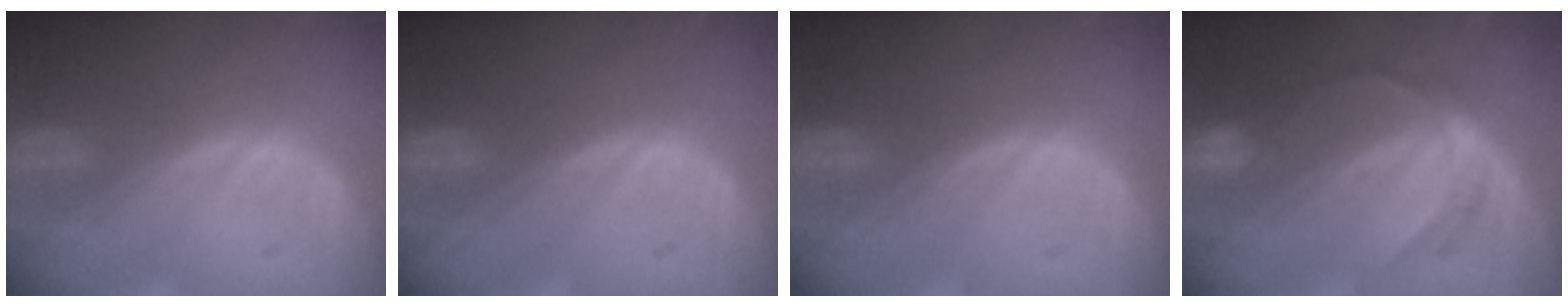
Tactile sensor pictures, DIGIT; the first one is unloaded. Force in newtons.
{"total": 0.0}
{"total": 0.0}
{"total": 6.5, "press": 5.6, "slide": 3.3}